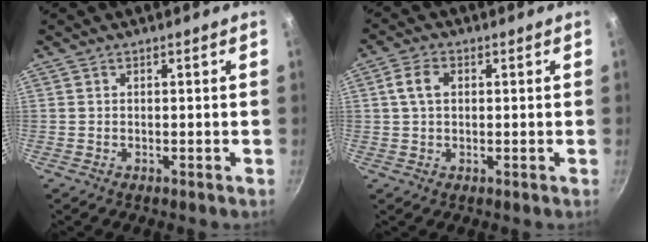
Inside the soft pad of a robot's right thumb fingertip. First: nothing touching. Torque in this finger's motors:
{"motor_torque": [0.42, 0.75, 0.33, 0.00, 0.08]}